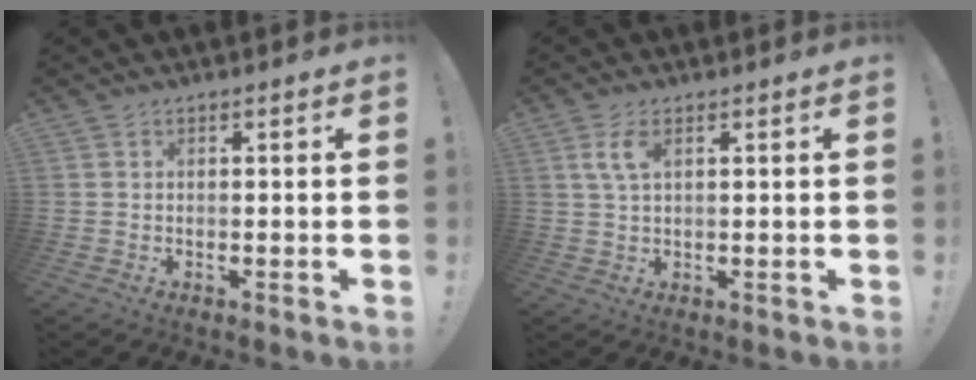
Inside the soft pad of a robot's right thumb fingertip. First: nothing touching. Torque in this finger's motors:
{"motor_torque": [0.39, 0.79, 0.54, 0.12, 0.04]}